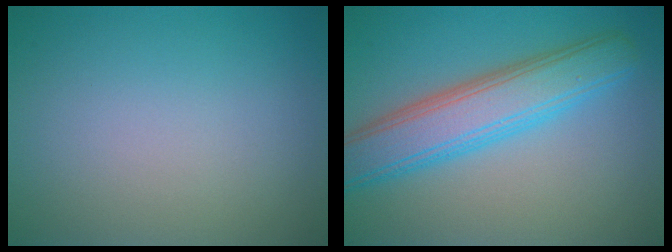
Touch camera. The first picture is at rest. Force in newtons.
{"total": 6.5, "press": 6.5, "slide": 0.2}